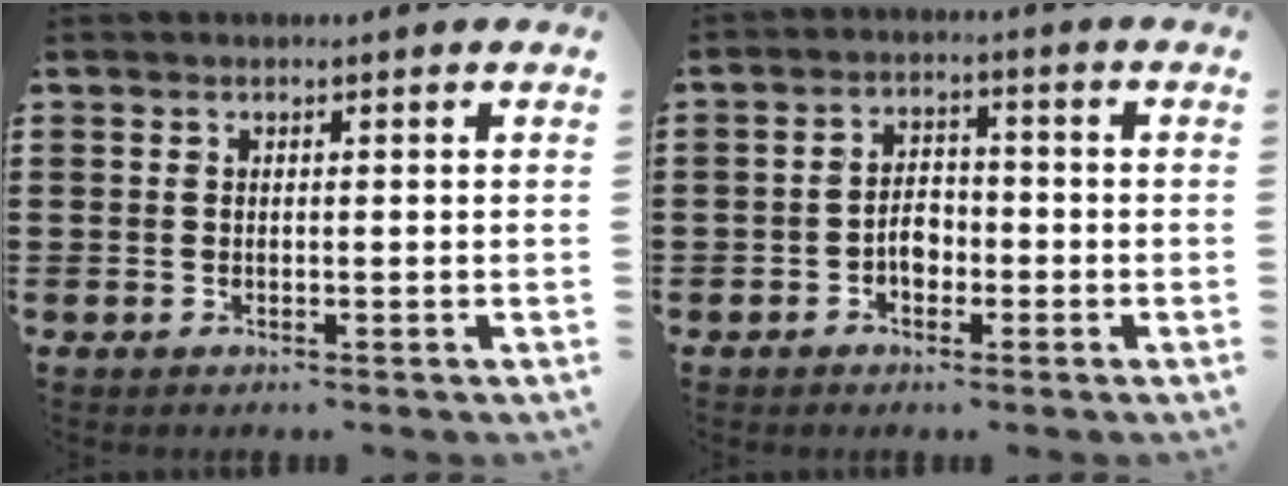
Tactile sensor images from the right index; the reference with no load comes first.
{"total": 3.5, "force": [-1.3, 2.5, 2.2], "torque": [-0.044, 0.006, -0.026]}